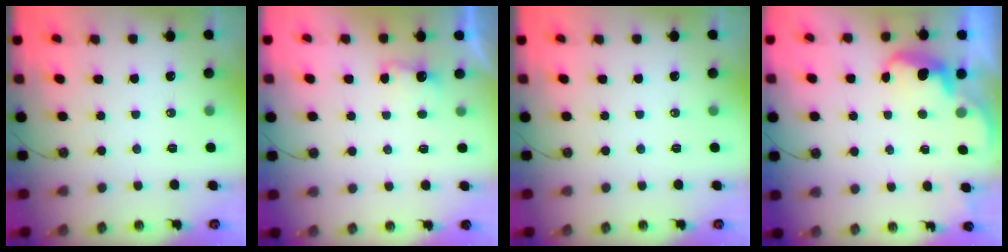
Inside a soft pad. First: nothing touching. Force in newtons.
{"total": 2.7, "press": 2.5, "slide": 0.9}
{"total": 0.0}
{"total": 2.8, "press": 2.6, "slide": 0.9}